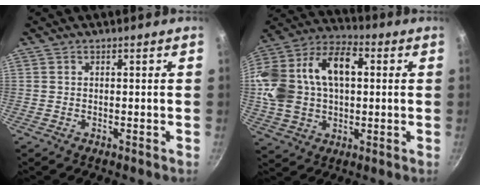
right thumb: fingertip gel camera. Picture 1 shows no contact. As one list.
[{"total": 23.1, "force": [2.9, 14.5, 17.7], "torque": [-0.357, 0.027, 0.046]}]